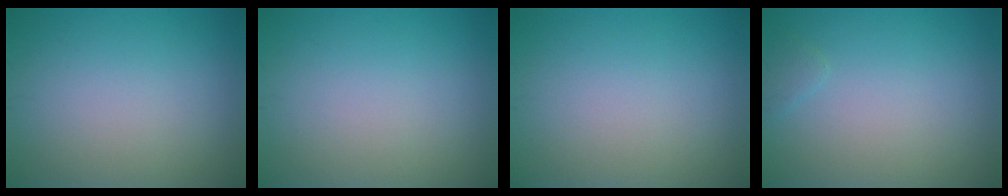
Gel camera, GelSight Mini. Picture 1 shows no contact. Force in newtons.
{"total": 0.0}
{"total": 0.0}
{"total": 0.6, "press": 0.6, "slide": 0.1}